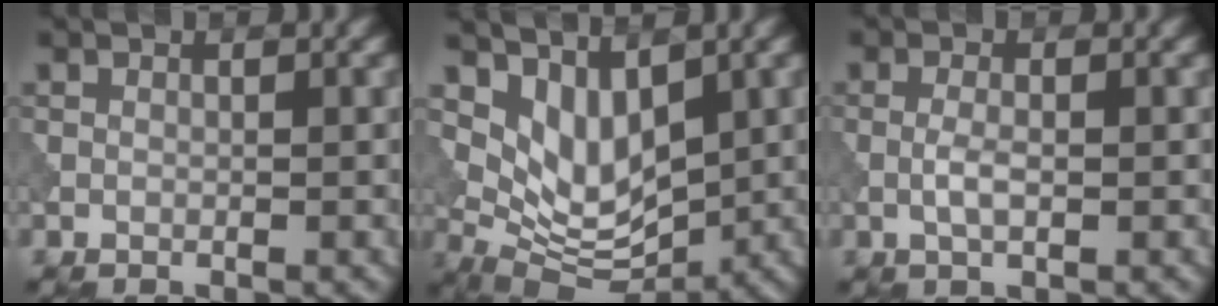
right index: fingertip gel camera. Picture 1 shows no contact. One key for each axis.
{"total": 5.5, "fx": 2.5, "fy": 3.0, "fz": 3.9, "tx": -0.079, "ty": -0.018, "tz": 0.051}
{"total": 1.8, "fx": -0.4, "fy": 0.5, "fz": 1.7, "tx": -0.037, "ty": -0.001, "tz": -0.011}